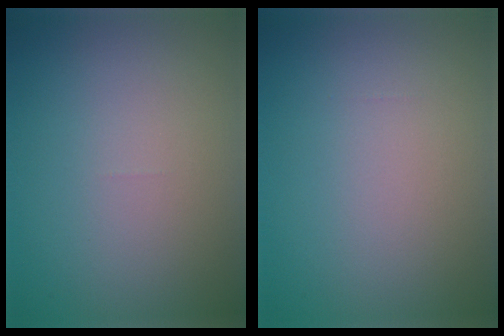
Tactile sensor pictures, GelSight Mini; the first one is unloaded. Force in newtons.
{"total": 0.0}